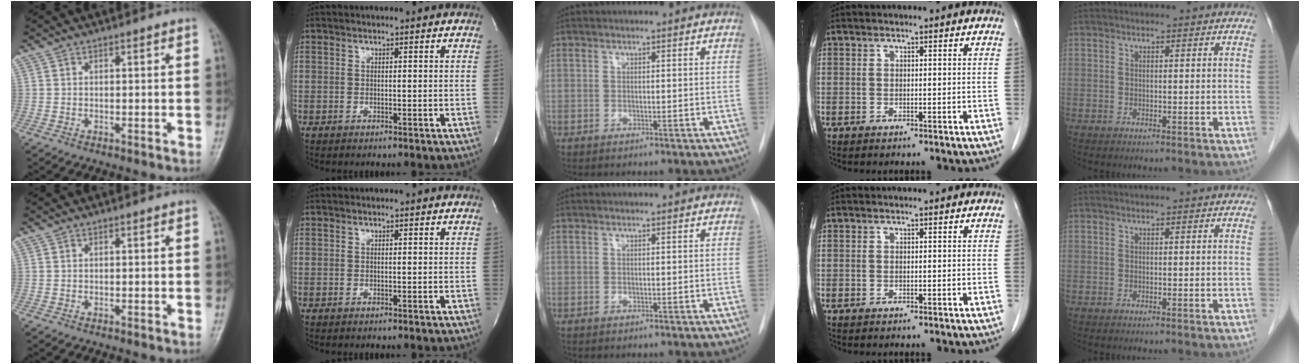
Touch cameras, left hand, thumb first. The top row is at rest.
{}